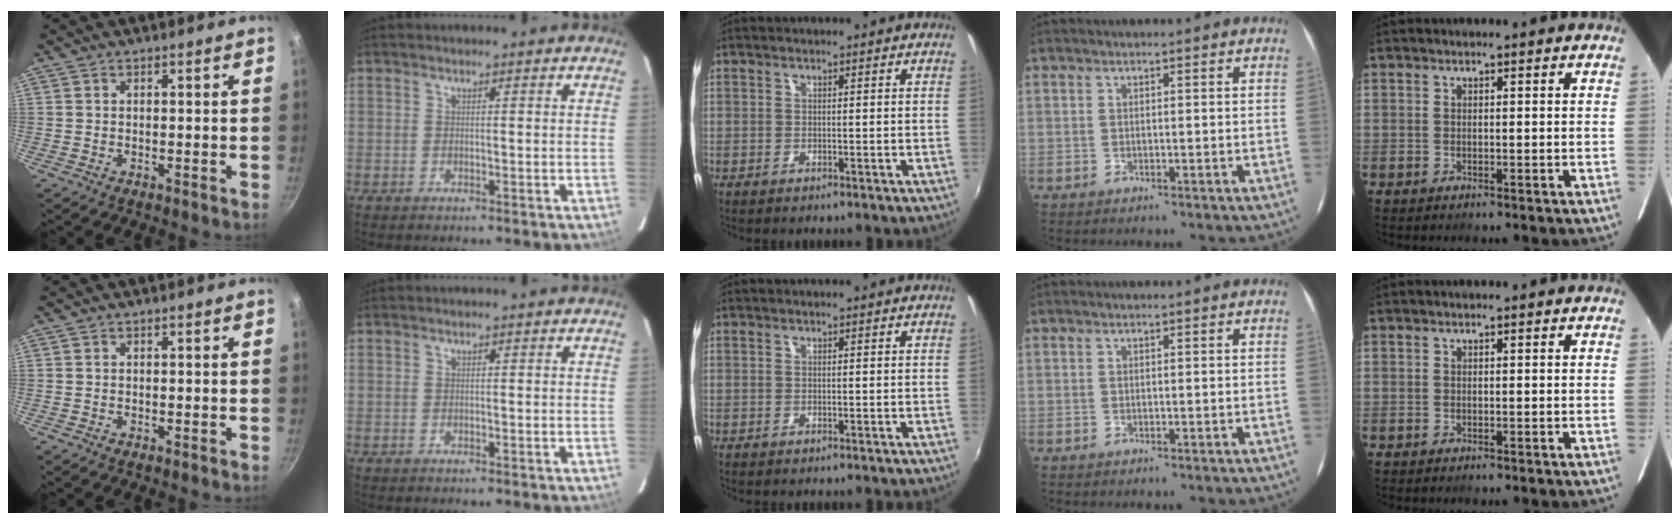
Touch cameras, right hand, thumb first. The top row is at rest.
{}